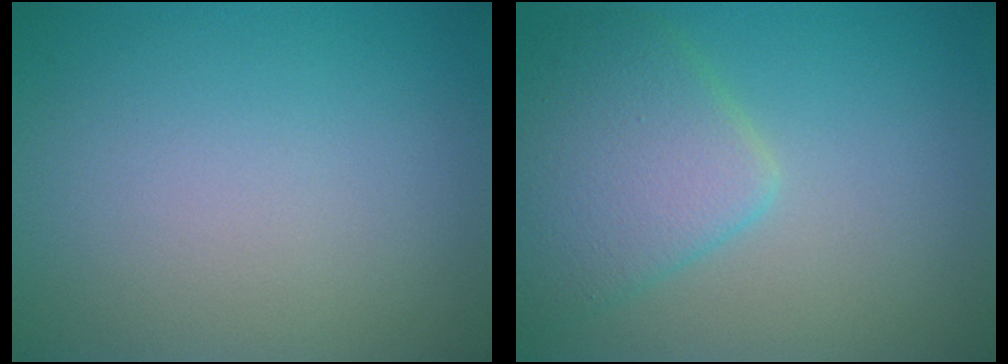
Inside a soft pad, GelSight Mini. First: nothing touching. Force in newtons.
{"total": 4.8, "press": 4.8, "slide": 0.1}